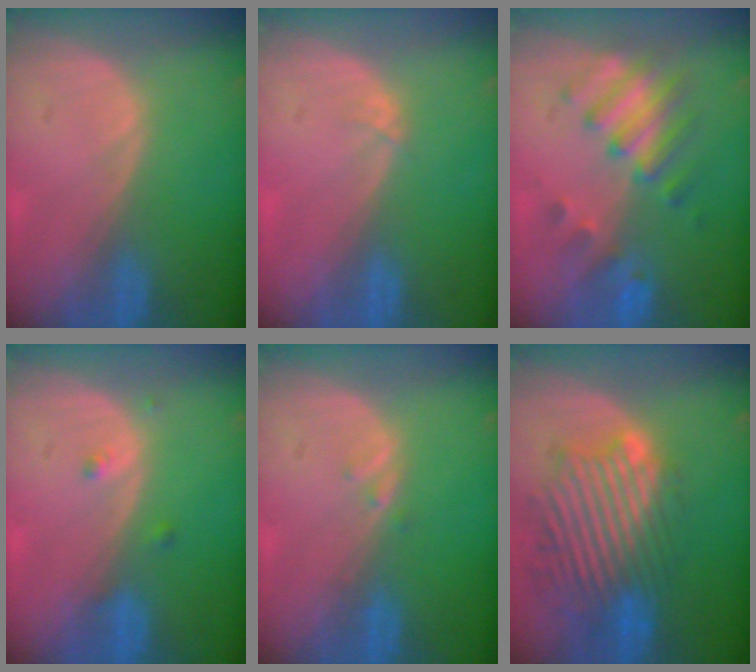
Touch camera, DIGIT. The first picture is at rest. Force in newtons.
{"total": 0.7, "press": 0.6, "slide": 0.3}
{"total": 7.1, "press": 6.8, "slide": 2.0}
{"total": 1.3, "press": 1.3, "slide": 0.0}
{"total": 0.8, "press": 0.8, "slide": 0.1}
{"total": 11.9, "press": 10.7, "slide": 5.3}